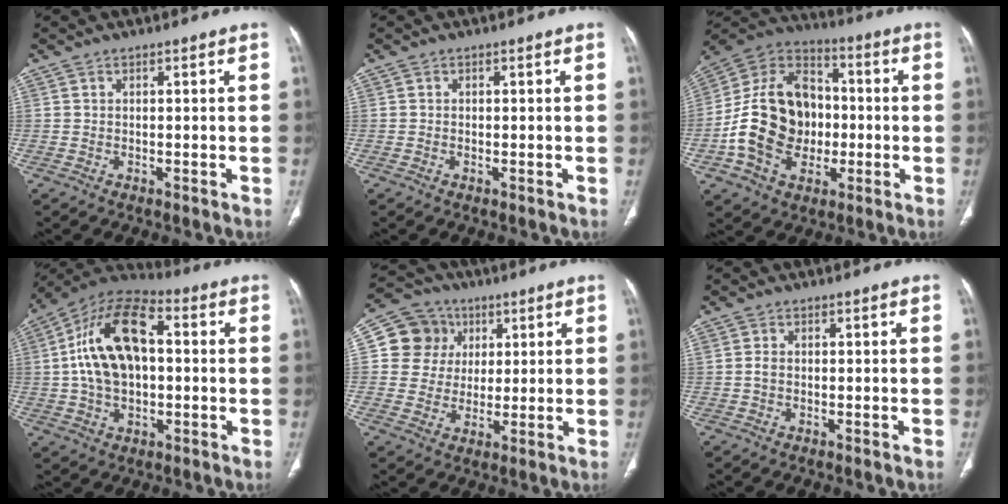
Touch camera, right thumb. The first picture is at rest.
{"total": 0.0}
{"total": 20.2, "force": [-2.9, 15.5, 12.6], "torque": [-0.195, 0.033, -0.047]}
{"total": 17.5, "force": [1.7, 10.1, 14.2], "torque": [-0.250, 0.032, 0.025]}
{"total": 10.3, "force": [2.8, 9.6, 2.3], "torque": [-0.008, 0.003, 0.044]}
{"total": 1.3, "force": [-0.3, 0.7, 1.1], "torque": [-0.022, 0.001, -0.004]}